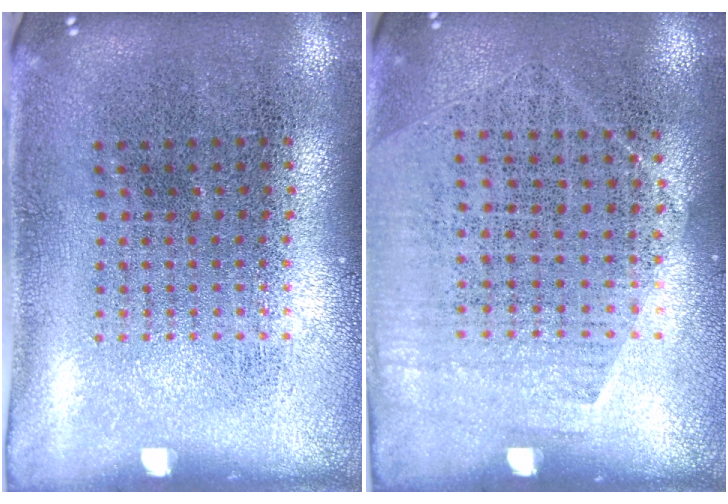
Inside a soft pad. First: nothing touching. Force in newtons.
{"total": 1.3, "press": 1.0, "slide": 0.7}